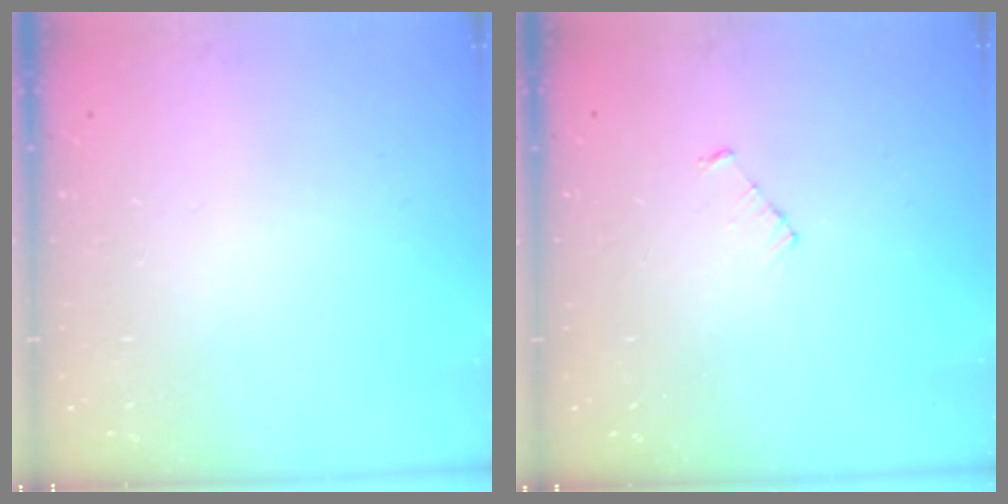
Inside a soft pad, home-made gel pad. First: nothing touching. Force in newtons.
{"total": 3.1, "press": 3.0, "slide": 0.3}